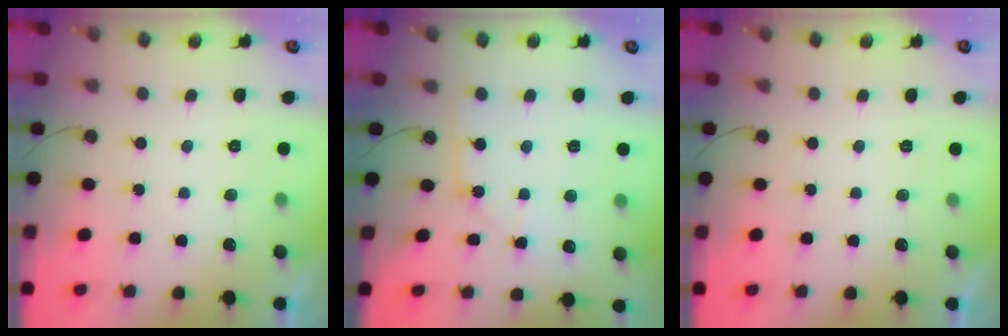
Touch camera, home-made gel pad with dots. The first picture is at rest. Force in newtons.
{"total": 2.0, "press": 2.0, "slide": 0.3}
{"total": 0.0}